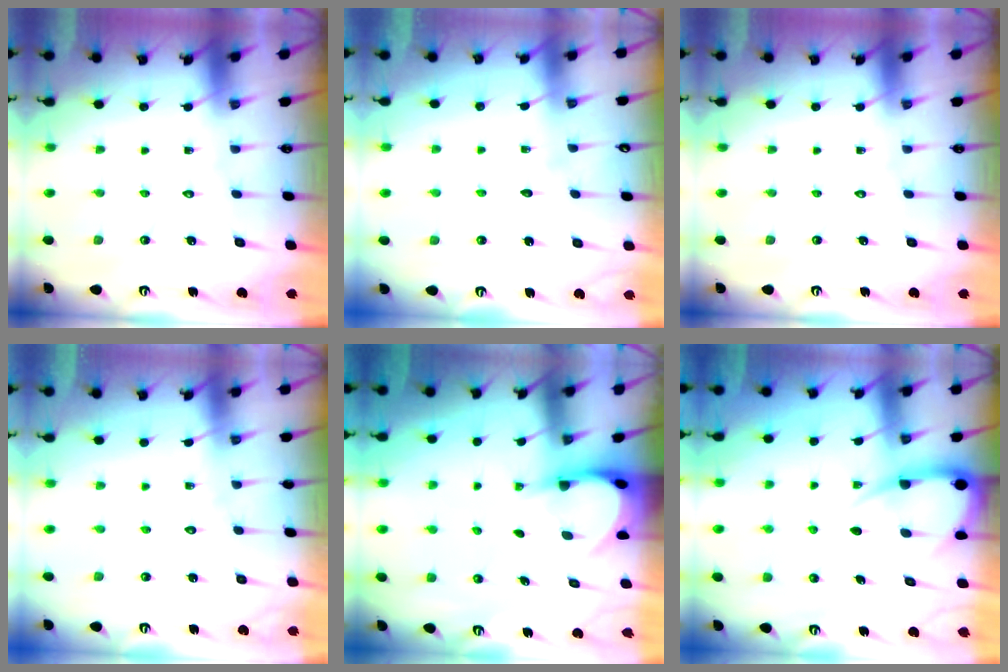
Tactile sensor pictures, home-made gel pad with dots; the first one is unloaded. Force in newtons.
{"total": 3.9, "press": 3.9, "slide": 0.2}
{"total": 0.0}
{"total": 2.3, "press": 2.3, "slide": 0.2}
{"total": 3.9, "press": 3.9, "slide": 0.3}
{"total": 7.9, "press": 7.9, "slide": 0.8}